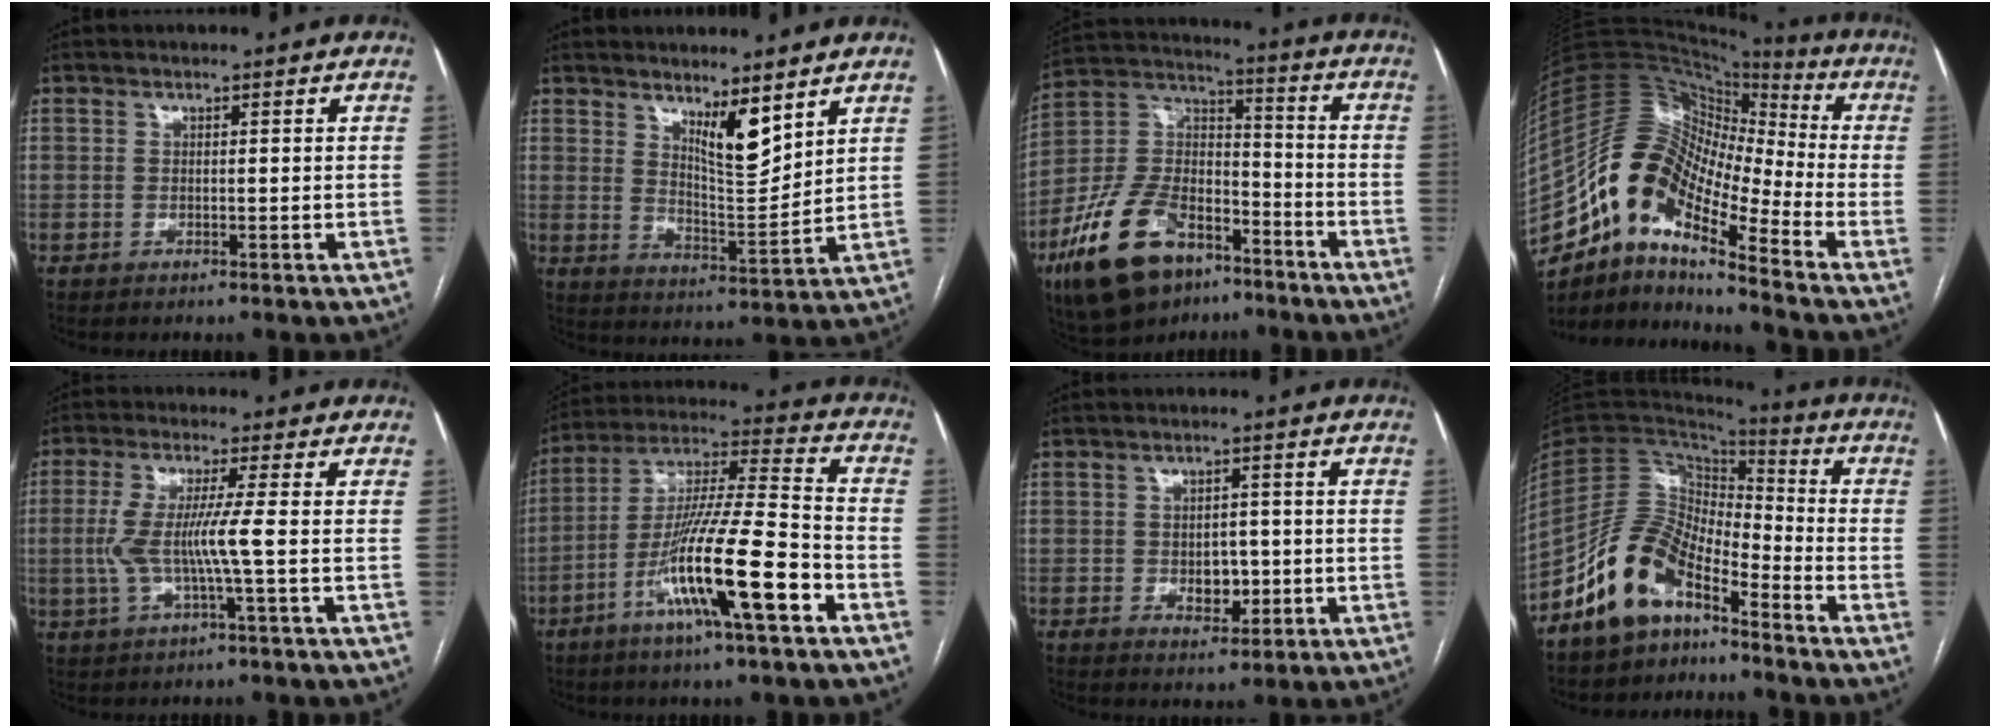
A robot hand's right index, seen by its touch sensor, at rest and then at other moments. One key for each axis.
{"total": 7.0, "fx": 4.8, "fy": 1.4, "fz": 4.9, "tx": -0.087, "ty": -0.020, "tz": 0.088}
{"total": 18.4, "fx": -11.1, "fy": 9.5, "fz": 11.2, "tx": -0.235, "ty": 0.020, "tz": -0.194}
{"total": 16.3, "fx": -10.0, "fy": 5.5, "fz": 11.7, "tx": -0.211, "ty": 0.051, "tz": -0.177}
{"total": 7.0, "fx": -0.8, "fy": -0.5, "fz": 6.9, "tx": -0.149, "ty": 0.005, "tz": -0.015}
{"total": 17.5, "fx": -7.6, "fy": 0.8, "fz": 15.7, "tx": -0.293, "ty": -0.011, "tz": -0.136}
{"total": 4.4, "fx": -0.9, "fy": 2.9, "fz": 3.2, "tx": -0.039, "ty": 0.004, "tz": -0.005}
{"total": 10.9, "fx": -7.9, "fy": 5.1, "fz": 5.5, "tx": -0.115, "ty": 0.033, "tz": -0.154}